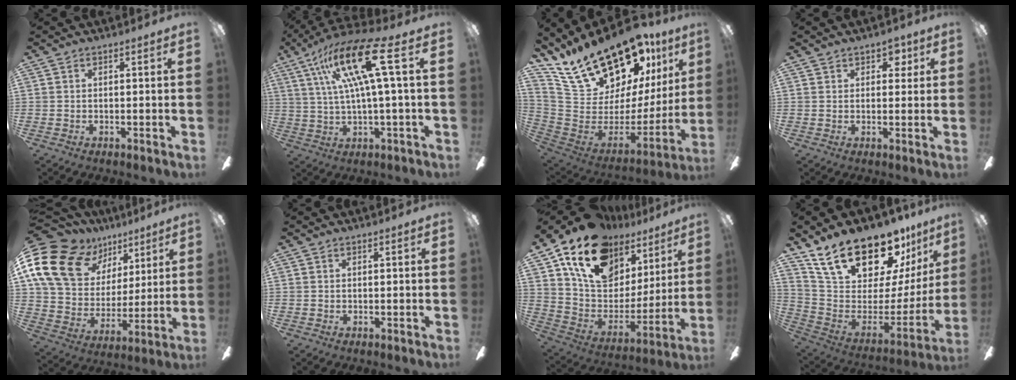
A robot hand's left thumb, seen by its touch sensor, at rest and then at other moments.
{"total": 17.5, "force": [6.4, 3.5, 15.9], "torque": [-0.308, -0.018, 0.088]}
{"total": 23.0, "force": [19.5, 8.1, 9.1], "torque": [-0.169, -0.144, 0.361]}
{"total": 3.4, "force": [2.0, 2.4, 1.3], "torque": [-0.006, -0.001, 0.033]}
{"total": 20.8, "force": [11.7, 14.0, 9.9], "torque": [-0.212, -0.065, 0.225]}
{"total": 0.0}
{"total": 19.3, "force": [13.1, 11.3, 8.4], "torque": [-0.158, -0.077, 0.241]}
{"total": 23.2, "force": [18.3, 8.6, 11.4], "torque": [-0.203, -0.124, 0.333]}